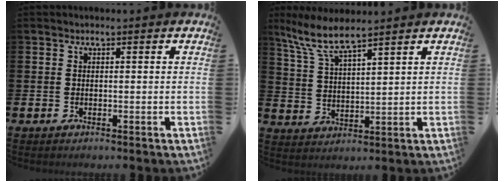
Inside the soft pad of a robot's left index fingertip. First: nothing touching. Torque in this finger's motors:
{"motor_torque": [0.01, -0.22, 0.63, 0.21]}